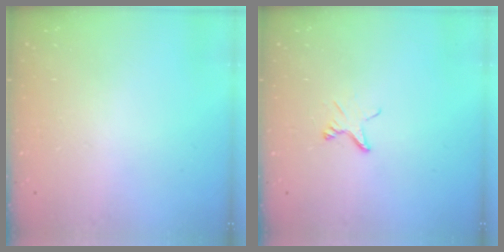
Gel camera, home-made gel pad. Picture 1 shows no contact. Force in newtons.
{"total": 3.8, "press": 3.7, "slide": 0.3}